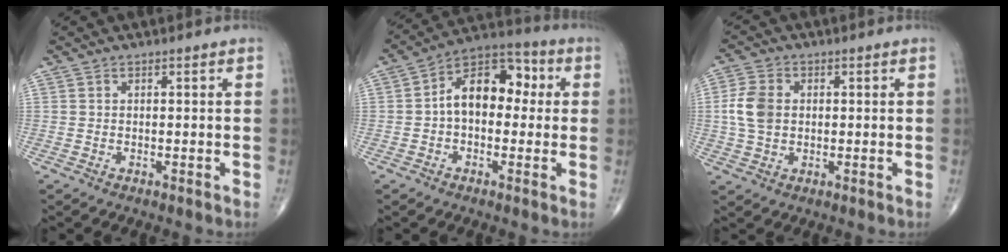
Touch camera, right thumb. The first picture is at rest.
{"total": 12.6, "force": [0.9, 8.1, 9.6], "torque": [-0.120, 0.041, -0.001]}
{"total": 6.7, "force": [0.5, 4.8, 4.6], "torque": [-0.093, 0.006, 0.008]}